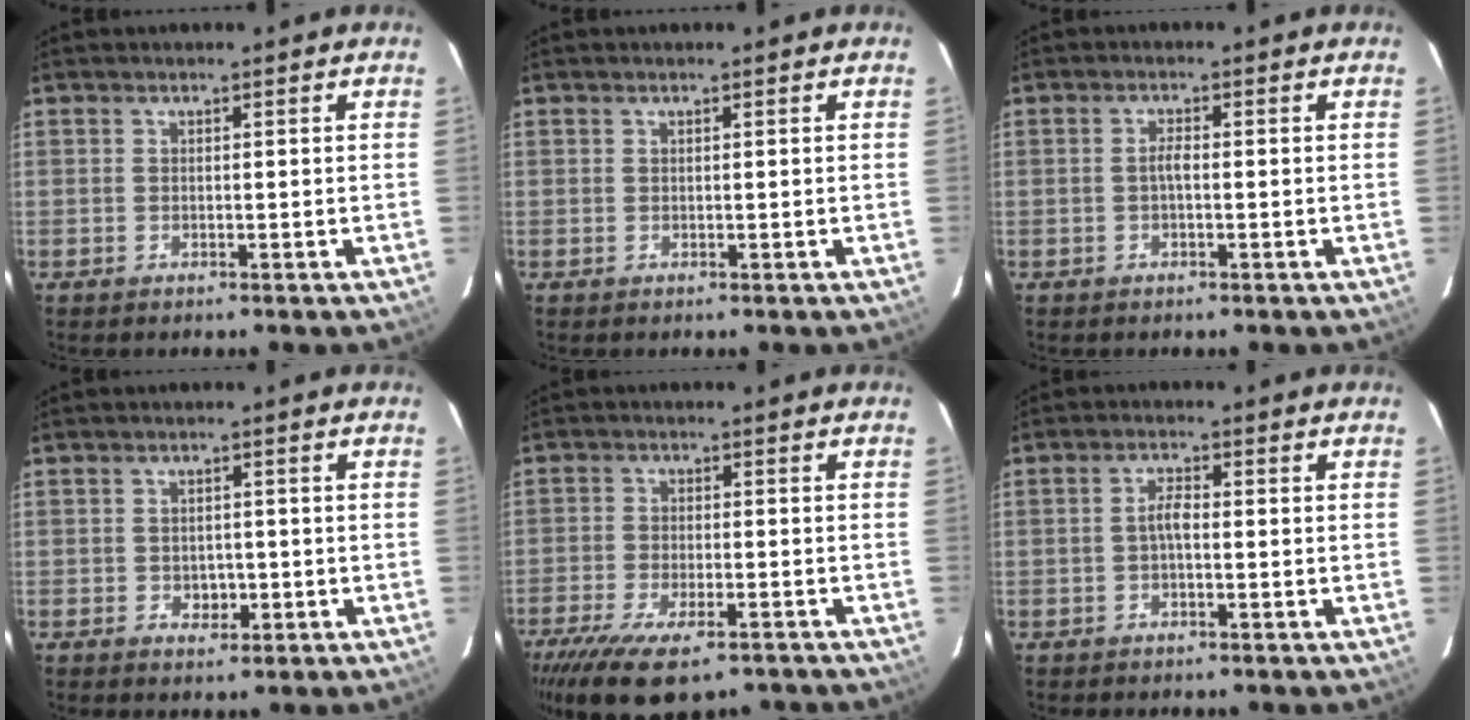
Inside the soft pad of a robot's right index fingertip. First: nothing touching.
{"total": 0.0}
{"total": 1.5, "force": [-0.4, 0.4, 1.4], "torque": [-0.028, 0.006, -0.009]}
{"total": 2.9, "force": [-1.0, 2.4, 1.2], "torque": [-0.023, 0.005, -0.006]}
{"total": 15.0, "force": [-10.9, 5.3, 8.8], "torque": [-0.188, -0.043, -0.177]}
{"total": 2.4, "force": [-0.5, 0.8, 2.2], "torque": [-0.044, 0.009, -0.010]}